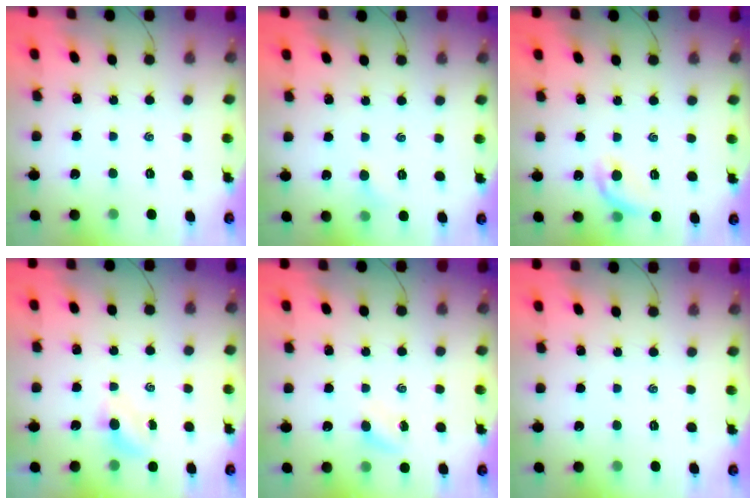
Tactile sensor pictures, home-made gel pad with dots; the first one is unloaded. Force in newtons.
{"total": 4.0, "press": 3.8, "slide": 1.2}
{"total": 8.8, "press": 8.6, "slide": 1.7}
{"total": 3.6, "press": 3.5, "slide": 1.0}
{"total": 3.4, "press": 3.2, "slide": 1.2}
{"total": 0.0}